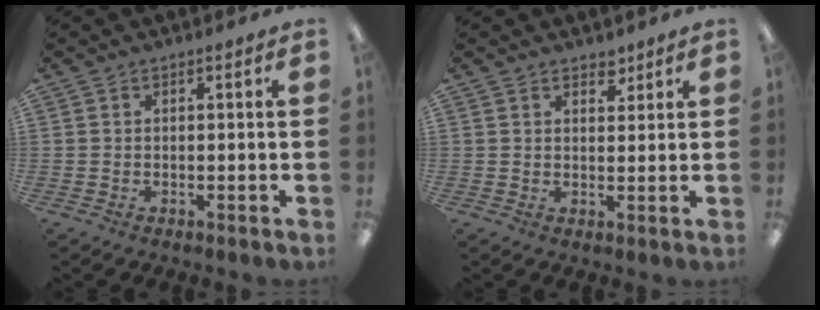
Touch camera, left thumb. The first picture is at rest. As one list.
[{"total": 2.8, "force": [2.3, 1.4, 0.8], "torque": [0.006, -0.015, 0.038]}]